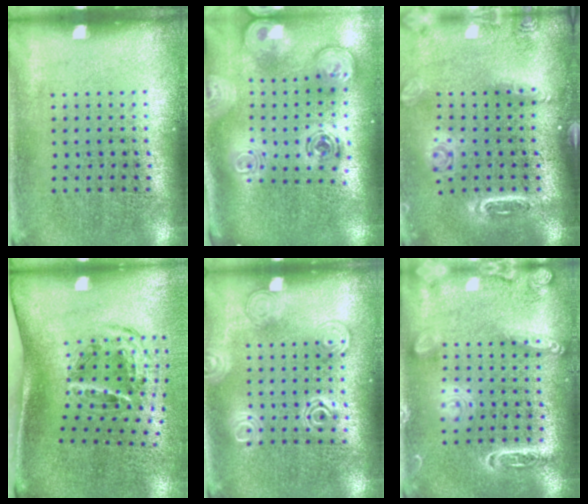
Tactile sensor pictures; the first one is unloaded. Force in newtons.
{"total": 2.8, "press": 2.0, "slide": 2.0}
{"total": 1.5, "press": 1.5, "slide": 0.2}
{"total": 1.6, "press": 1.1, "slide": 1.2}
{"total": 2.3, "press": 2.2, "slide": 0.3}
{"total": 1.8, "press": 1.8, "slide": 0.1}